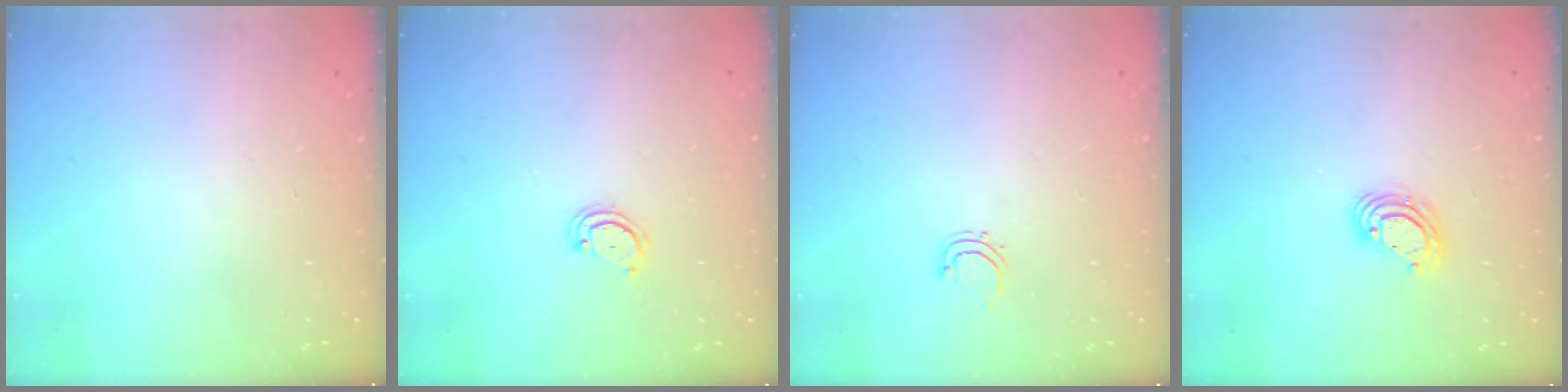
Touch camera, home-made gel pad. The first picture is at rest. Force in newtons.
{"total": 2.6, "press": 2.6, "slide": 0.3}
{"total": 2.8, "press": 2.7, "slide": 0.5}
{"total": 7.3, "press": 7.2, "slide": 1.1}